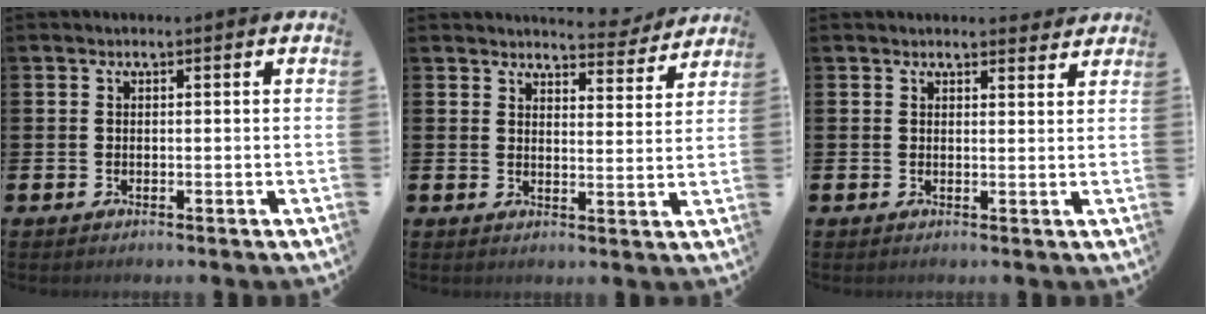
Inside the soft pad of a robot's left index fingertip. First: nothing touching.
{"total": 4.8, "force": [4.7, 0.8, 0.6], "torque": [-0.005, -0.035, 0.081]}
{"total": 2.1, "force": [2.1, 0.3, 0.0], "torque": [0.006, -0.012, 0.036]}